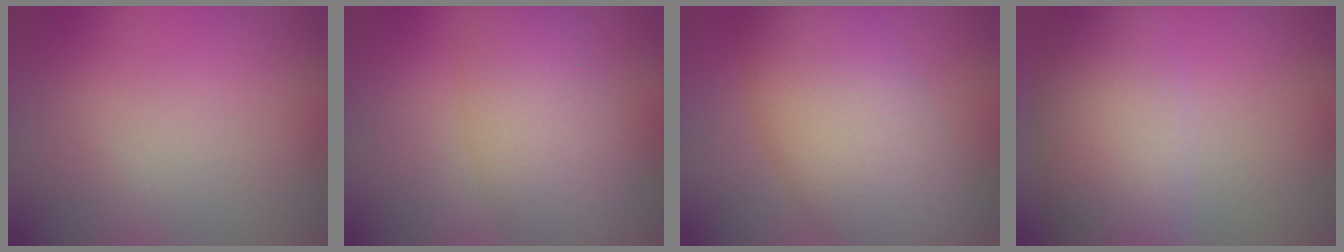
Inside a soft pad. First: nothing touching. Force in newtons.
{"total": 5.6, "press": 5.6, "slide": 0.1}
{"total": 9.1, "press": 9.1, "slide": 0.5}
{"total": 7.5, "press": 7.5, "slide": 0.1}